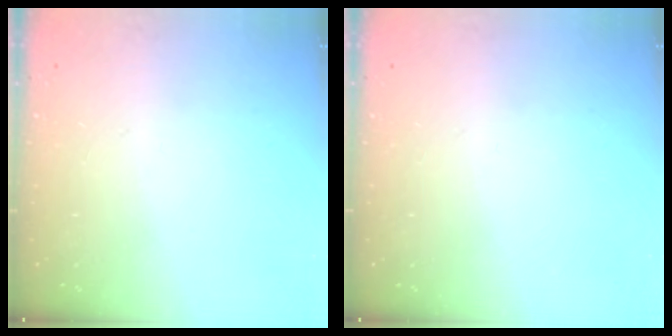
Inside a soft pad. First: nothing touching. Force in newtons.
{"total": 0.0}